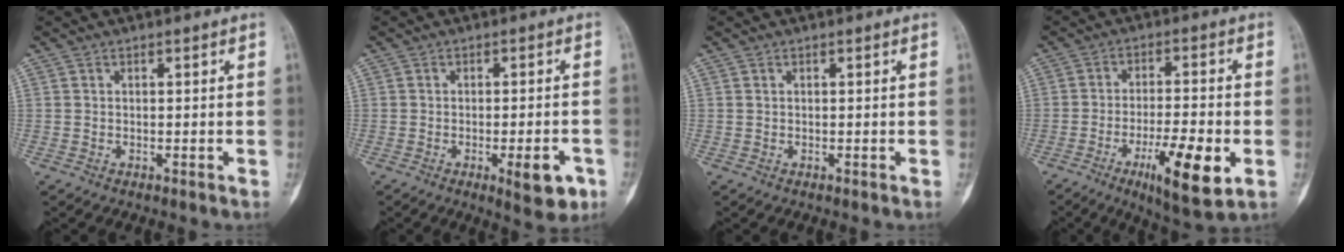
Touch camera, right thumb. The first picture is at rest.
{"total": 7.0, "force": [-2.9, 2.2, 6.0], "torque": [-0.066, 0.003, -0.034]}
{"total": 0.0}
{"total": 13.0, "force": [-4.7, 3.1, 11.8], "torque": [-0.190, 0.001, -0.073]}